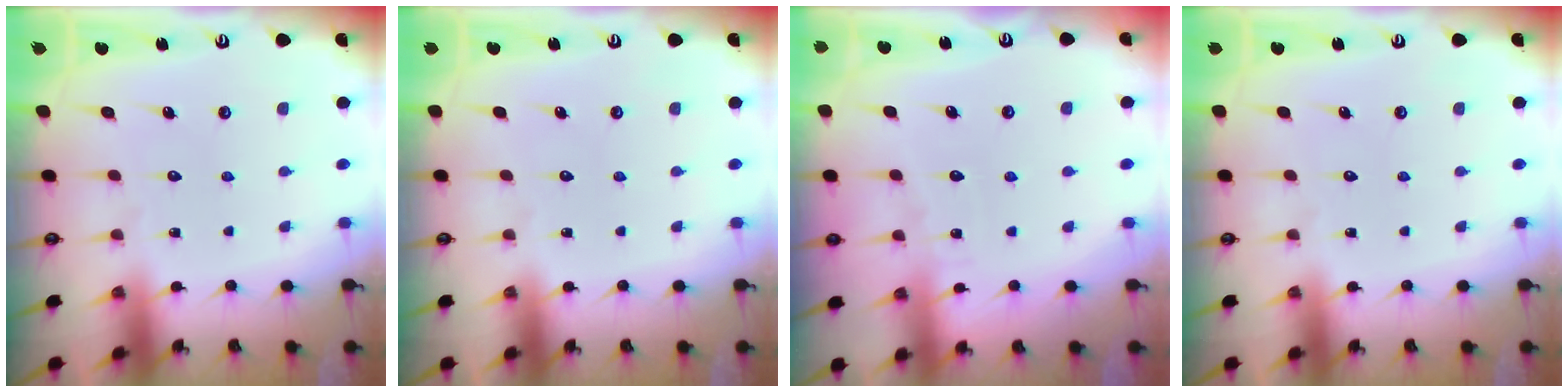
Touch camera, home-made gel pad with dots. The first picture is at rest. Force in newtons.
{"total": 0.0}
{"total": 2.9, "press": 2.9, "slide": 0.4}
{"total": 0.0}